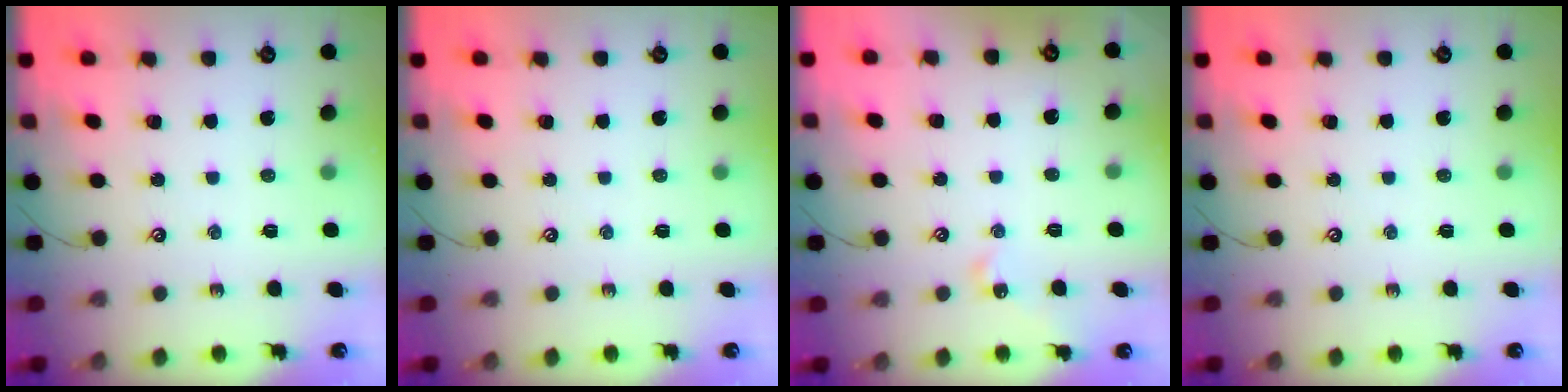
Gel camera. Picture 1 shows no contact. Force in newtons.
{"total": 0.0}
{"total": 1.5, "press": 1.4, "slide": 0.4}
{"total": 0.0}